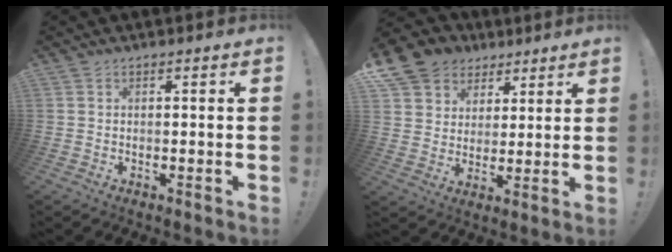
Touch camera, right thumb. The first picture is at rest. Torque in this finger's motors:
{"motor_torque": [-0.46, 1.21, 0.78, 0.18, 0.18]}